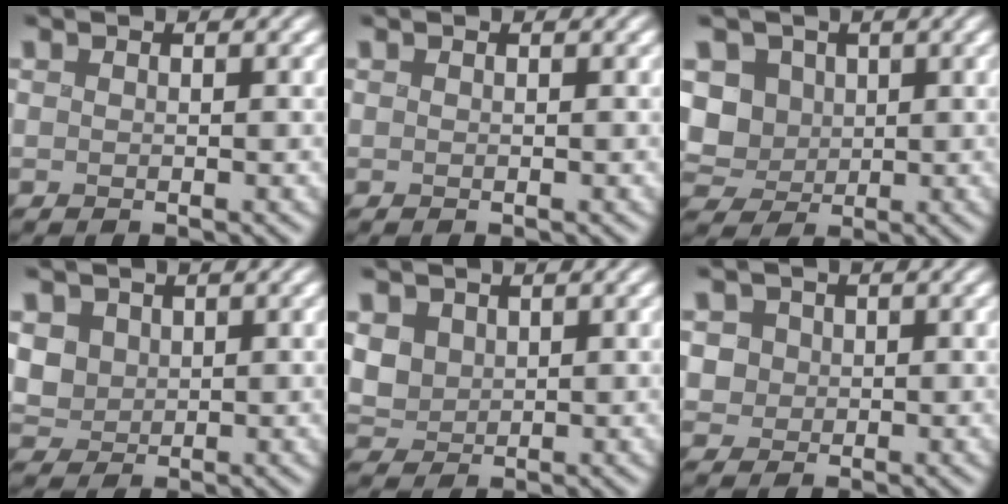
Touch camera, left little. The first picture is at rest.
{"total": 0.0}
{"total": 5.7, "force": [0.4, 5.0, 2.7], "torque": [-0.064, 0.012, -0.008]}
{"total": 3.0, "force": [0.4, 2.6, 1.3], "torque": [-0.041, -0.002, 0.005]}
{"total": 2.9, "force": [0.6, 2.5, 1.4], "torque": [-0.043, 0.000, 0.012]}
{"total": 2.1, "force": [0.3, 2.0, 0.7], "torque": [-0.022, 0.003, 0.013]}